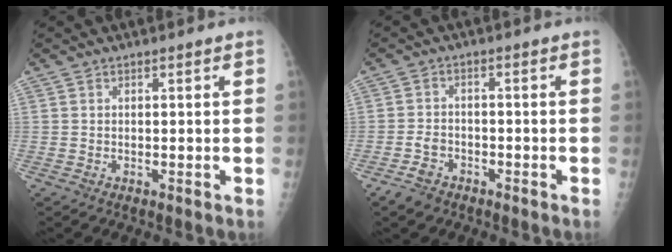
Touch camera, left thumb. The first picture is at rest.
{"total": 4.1, "force": [-2.8, 2.6, 1.4], "torque": [-0.026, 0.015, -0.047]}